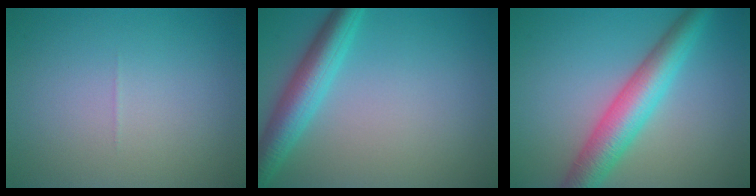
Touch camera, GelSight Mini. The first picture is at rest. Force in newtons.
{"total": 4.8, "press": 4.8, "slide": 0.2}
{"total": 6.2, "press": 6.2, "slide": 0.1}